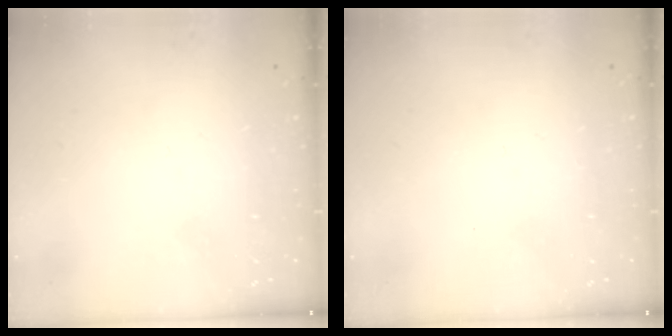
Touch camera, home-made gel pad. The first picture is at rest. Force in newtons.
{"total": 0.0}